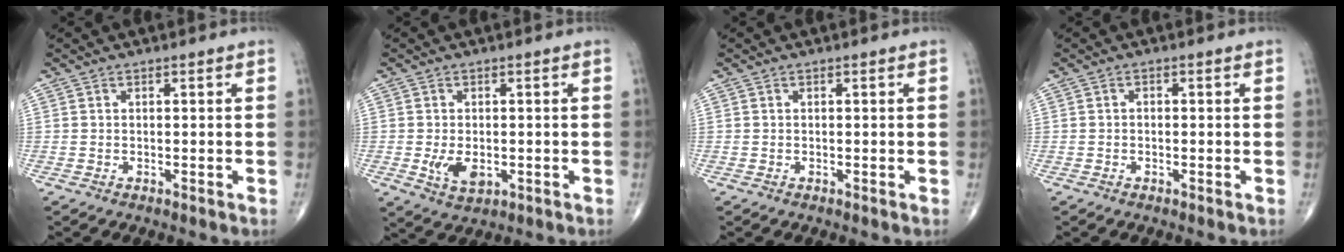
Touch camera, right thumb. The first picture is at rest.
{"total": 5.2, "force": [-1.1, 3.1, 4.0], "torque": [-0.067, -0.008, -0.011]}
{"total": 0.0}
{"total": 0.5, "force": [-0.2, 0.4, 0.3], "torque": [-0.001, -0.001, -0.008]}